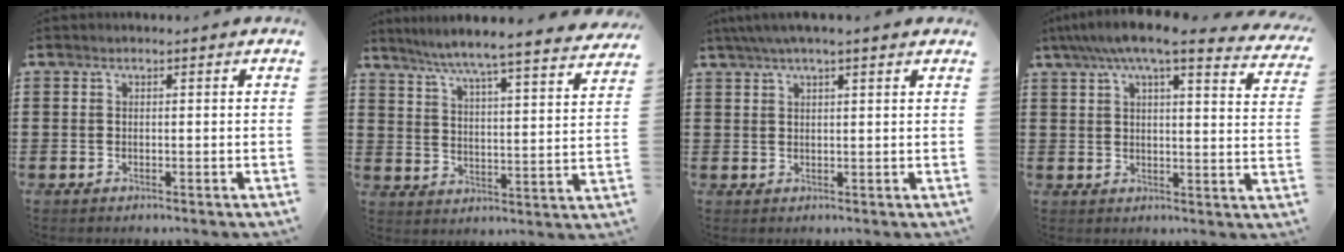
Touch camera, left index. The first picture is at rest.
{"total": 5.8, "force": [5.3, -1.0, 2.1], "torque": [-0.065, -0.041, 0.082]}
{"total": 3.3, "force": [2.4, 0.2, 2.3], "torque": [-0.050, 0.003, 0.043]}
{"total": 7.4, "force": [6.1, 0.5, 4.2], "torque": [-0.094, -0.021, 0.103]}